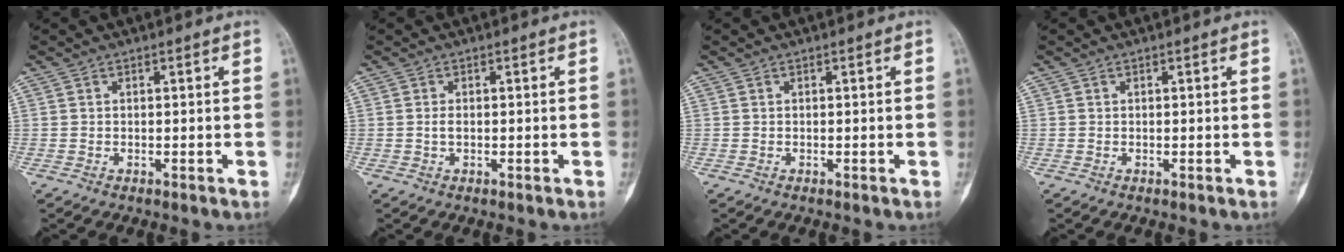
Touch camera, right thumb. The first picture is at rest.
{"total": 1.0, "force": [-0.1, 0.5, 0.8], "torque": [-0.017, 0.000, -0.001]}
{"total": 0.0}
{"total": 0.0}